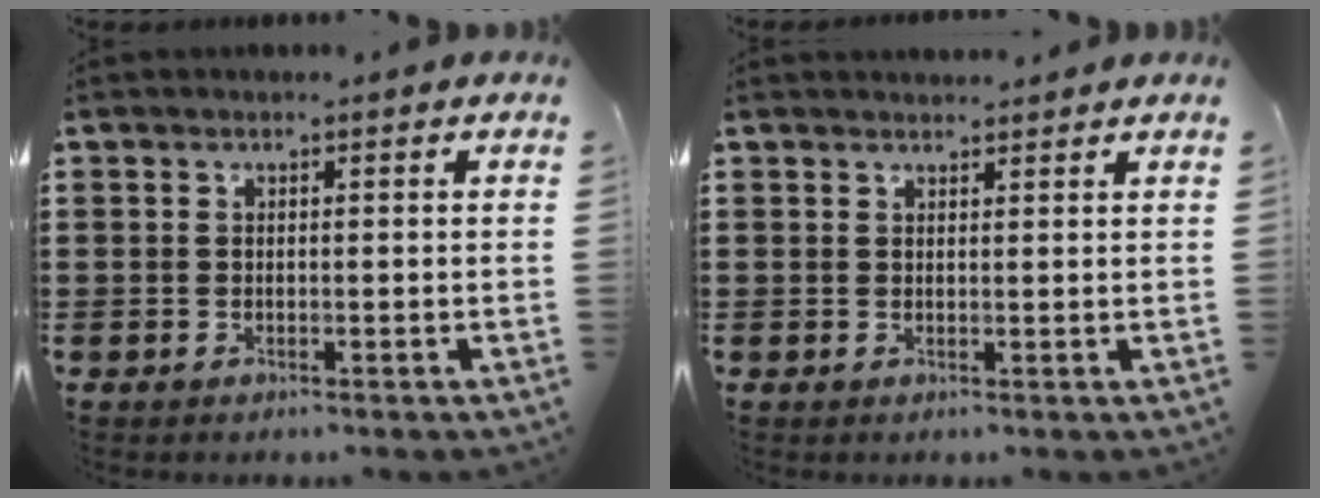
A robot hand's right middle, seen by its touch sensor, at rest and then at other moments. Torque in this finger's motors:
{"motor_torque": [-0.04, -0.01, 0.01, -0.03]}